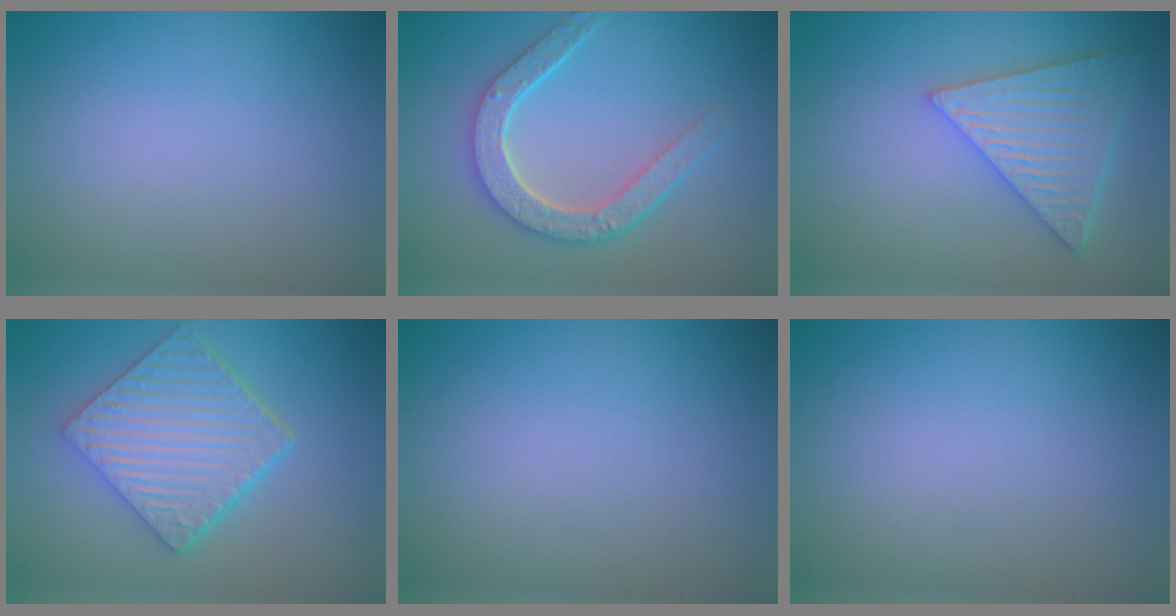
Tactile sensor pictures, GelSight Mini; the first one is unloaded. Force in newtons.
{"total": 4.7, "press": 3.8, "slide": 2.7}
{"total": 6.0, "press": 4.9, "slide": 3.4}
{"total": 5.9, "press": 4.6, "slide": 3.7}
{"total": 0.0}
{"total": 0.0}